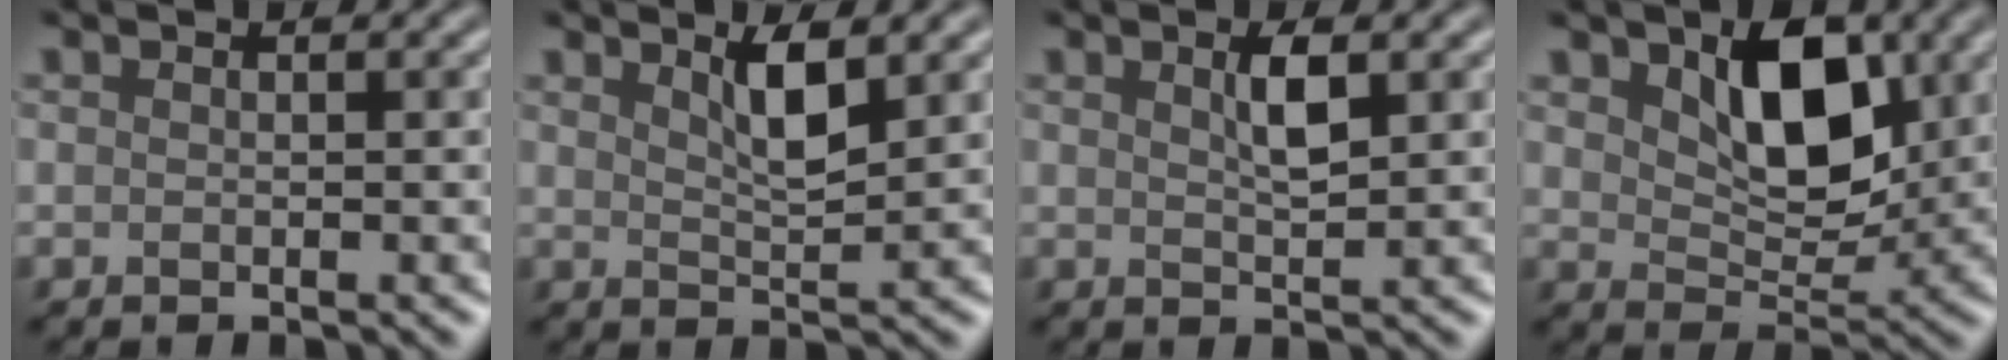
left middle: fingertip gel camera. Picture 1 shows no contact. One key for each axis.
{"total": 2.6, "fx": 1.3, "fy": 0.5, "fz": 2.3, "tx": -0.038, "ty": -0.005, "tz": 0.029}
{"total": 1.9, "fx": 0.6, "fy": 0.4, "fz": 1.8, "tx": -0.031, "ty": 0.000, "tz": 0.017}
{"total": 6.2, "fx": 2.0, "fy": 3.5, "fz": 4.6, "tx": -0.080, "ty": -0.008, "tz": 0.041}